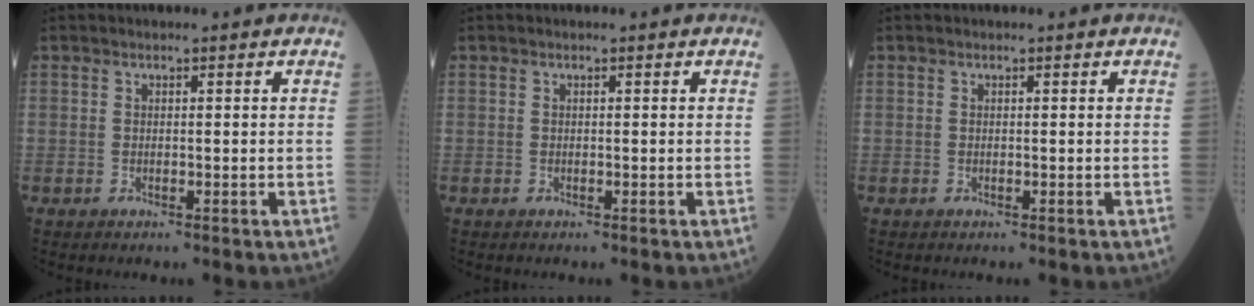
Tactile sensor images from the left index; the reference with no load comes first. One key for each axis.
{"total": 0.0}
{"total": 0.0}